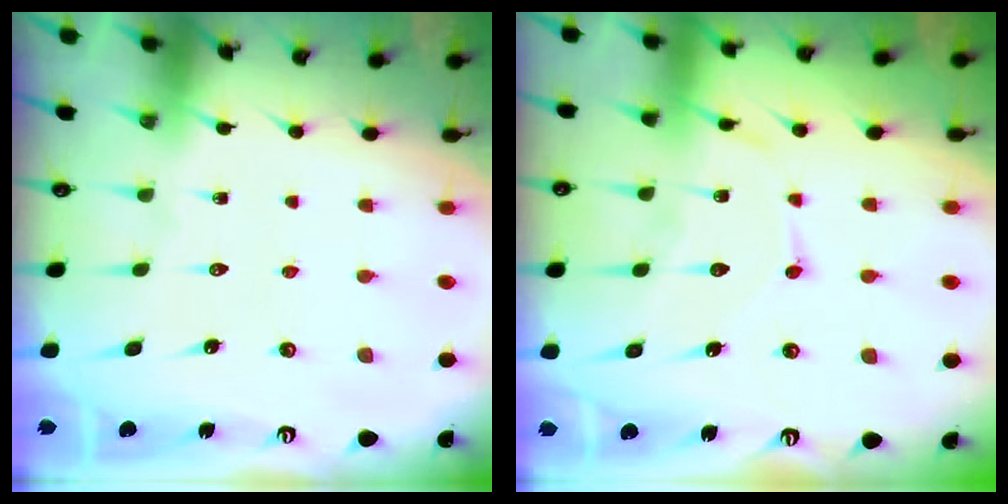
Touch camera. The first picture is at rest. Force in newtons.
{"total": 11.2, "press": 11.2, "slide": 0.9}